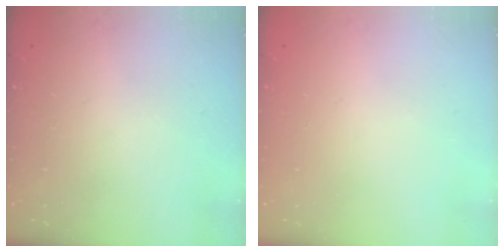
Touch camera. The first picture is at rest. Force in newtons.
{"total": 0.0}